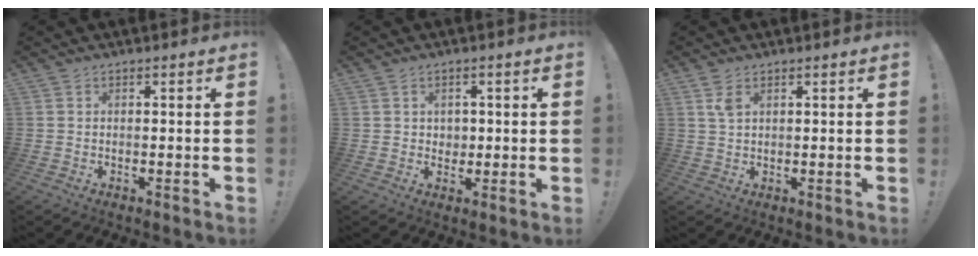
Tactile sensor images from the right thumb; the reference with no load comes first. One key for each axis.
{"total": 2.9, "fx": 1.0, "fy": 2.7, "fz": -0.1, "tx": 0.002, "ty": -0.004, "tz": 0.018}
{"total": 3.0, "fx": 1.5, "fy": 1.5, "fz": 2.1, "tx": -0.035, "ty": -0.003, "tz": 0.026}